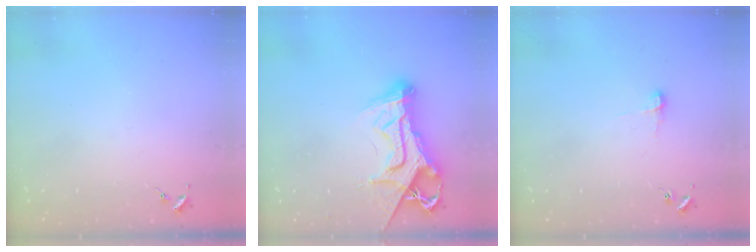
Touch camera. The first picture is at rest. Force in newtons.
{"total": 15.8, "press": 15.7, "slide": 1.5}
{"total": 6.8, "press": 6.8, "slide": 0.7}